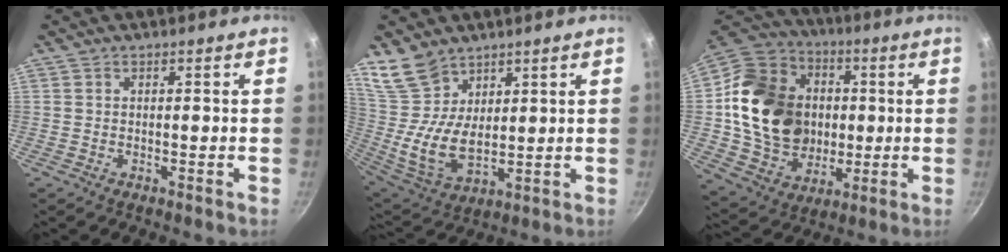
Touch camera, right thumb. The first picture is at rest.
{"total": 11.9, "force": [7.4, 7.2, 6.0], "torque": [-0.096, -0.052, 0.158]}
{"total": 23.4, "force": [1.2, 19.2, 13.3], "torque": [-0.206, 0.019, 0.032]}